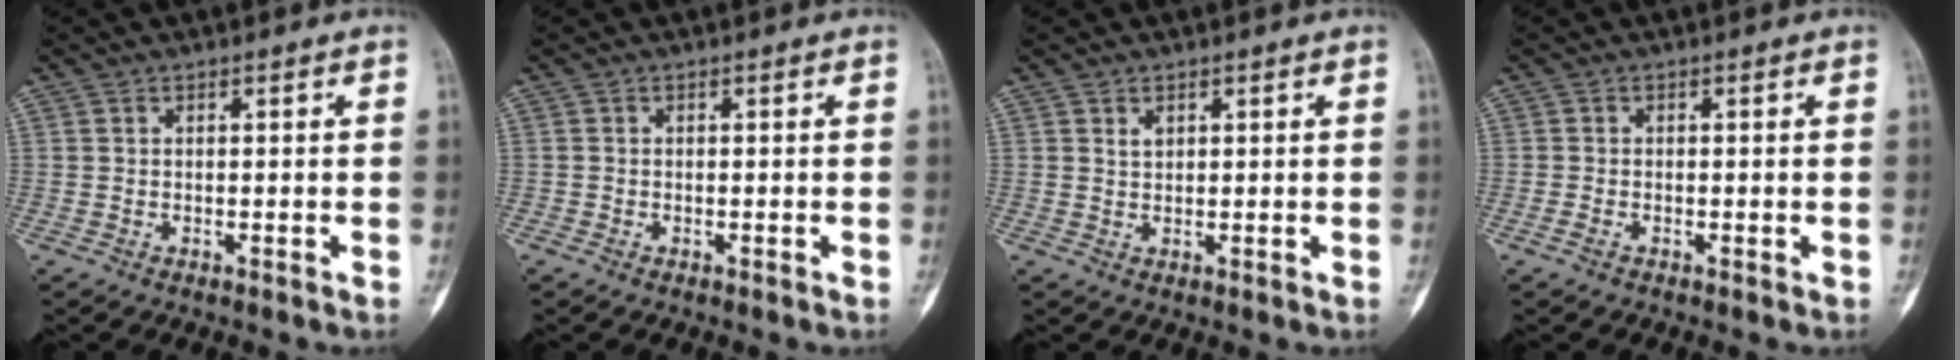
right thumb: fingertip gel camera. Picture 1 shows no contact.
{"total": 0.0}
{"total": 1.4, "force": [0.8, 1.0, 0.8], "torque": [-0.008, -0.005, 0.016]}
{"total": 1.2, "force": [-0.6, 0.7, 0.7], "torque": [-0.014, 0.001, -0.013]}